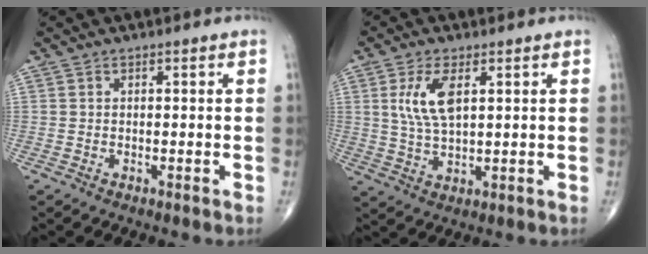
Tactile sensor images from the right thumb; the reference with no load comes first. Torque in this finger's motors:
{"motor_torque": [0.33, 0.30, 0.92, 0.33, 0.08]}